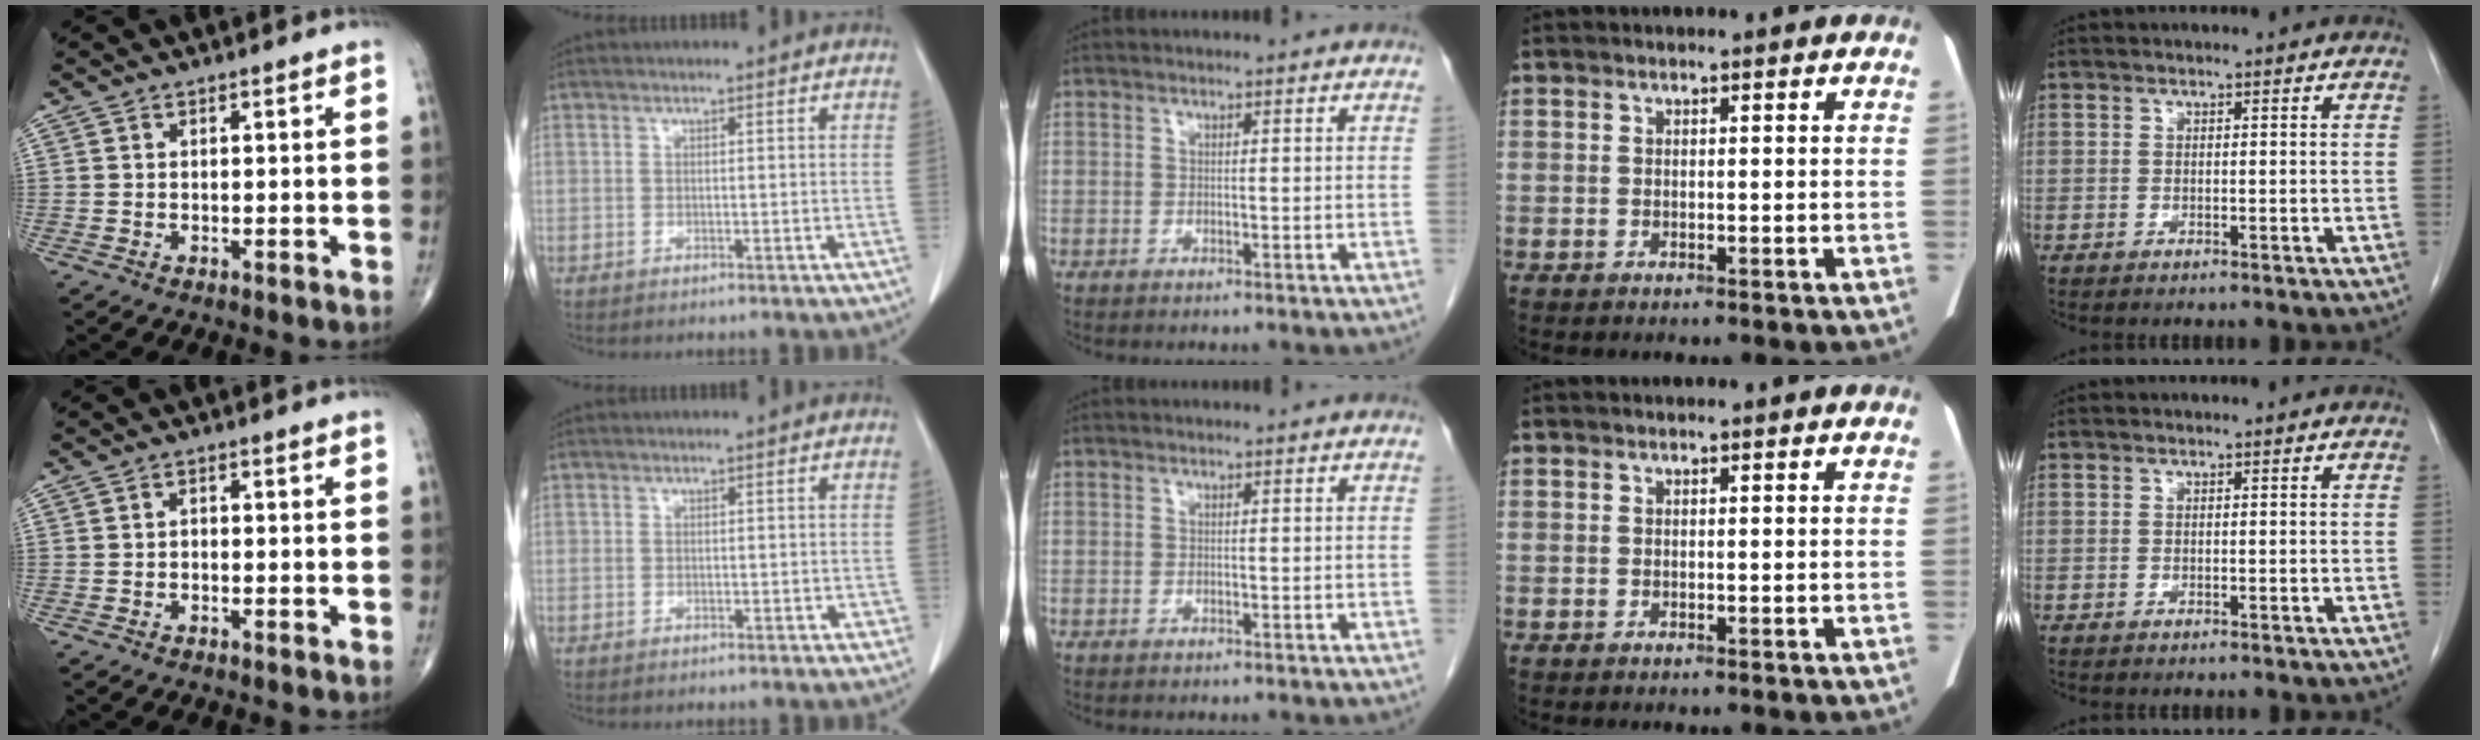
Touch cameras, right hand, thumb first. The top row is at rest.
{"thumb": {"total": 1.0, "force": [-0.4, 0.6, 0.6], "torque": [-0.004, 0.006, -0.010]}, "index": {"total": 1.2, "force": [-0.3, 1.1, 0.6], "torque": [-0.004, 0.012, -0.003]}}